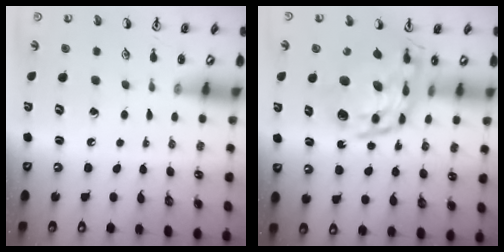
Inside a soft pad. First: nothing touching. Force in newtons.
{"total": 18.3, "press": 18.2, "slide": 1.6}